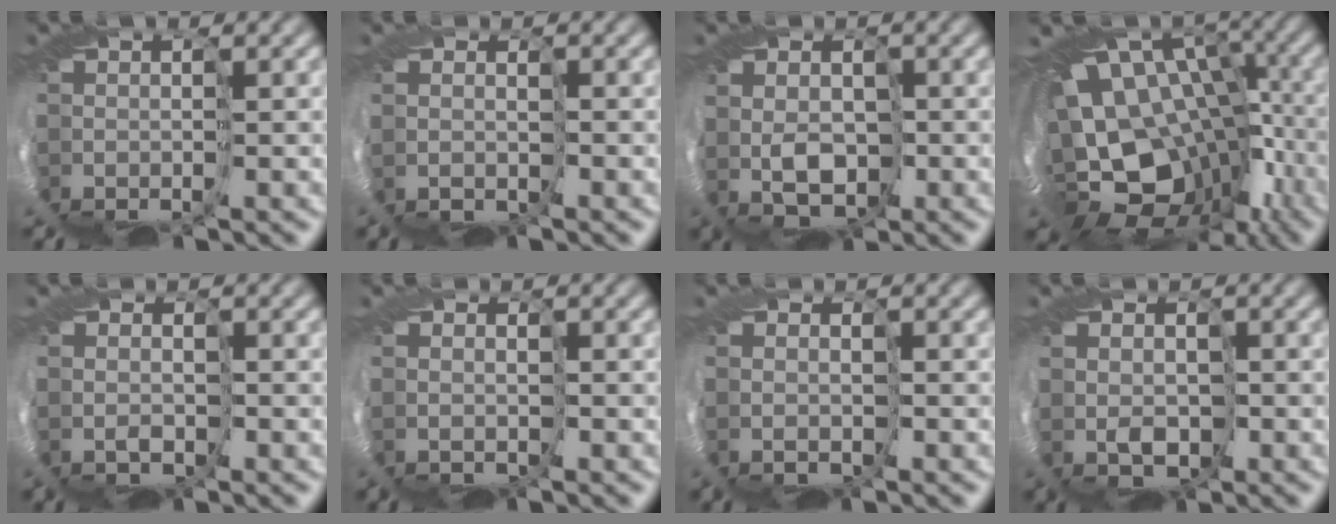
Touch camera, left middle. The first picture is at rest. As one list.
[{"total": 1.5, "force": [1.2, -0.2, -0.9], "torque": [0.028, 0.000, 0.019]}, {"total": 2.2, "force": [1.4, 1.3, 1.0], "torque": [-0.020, 0.002, 0.022]}, {"total": 15.7, "force": [0.8, 11.5, 10.7], "torque": [-0.170, -0.028, 0.036]}, {"total": 2.2, "force": [1.9, -0.5, -1.0], "torque": [0.019, -0.001, 0.036]}, {"total": 2.0, "force": [1.9, 0.1, -0.5], "torque": [0.007, -0.003, 0.038]}, {"total": 2.0, "force": [2.0, 0.0, -0.6], "torque": [0.014, 0.001, 0.039]}, {"total": 1.9, "force": [1.8, 0.4, -0.2], "torque": [-0.009, -0.002, 0.028]}]